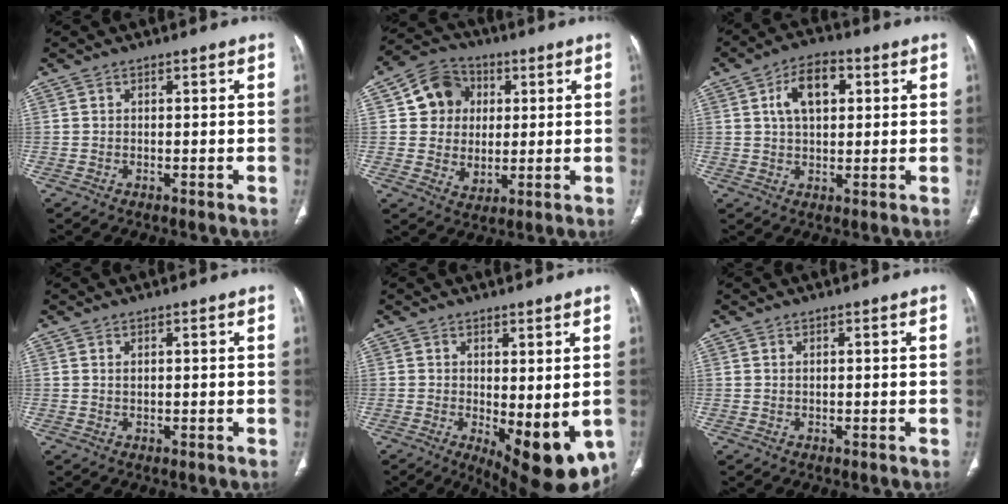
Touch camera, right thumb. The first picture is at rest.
{"total": 11.4, "force": [2.5, 10.0, 4.7], "torque": [-0.036, -0.004, 0.041]}
{"total": 8.8, "force": [2.5, 5.1, 6.7], "torque": [-0.100, 0.008, 0.037]}
{"total": 0.8, "force": [0.3, 0.3, 0.6], "torque": [-0.012, -0.001, 0.007]}
{"total": 12.2, "force": [-2.4, 4.8, 11.0], "torque": [-0.129, -0.025, -0.014]}
{"total": 0.0}